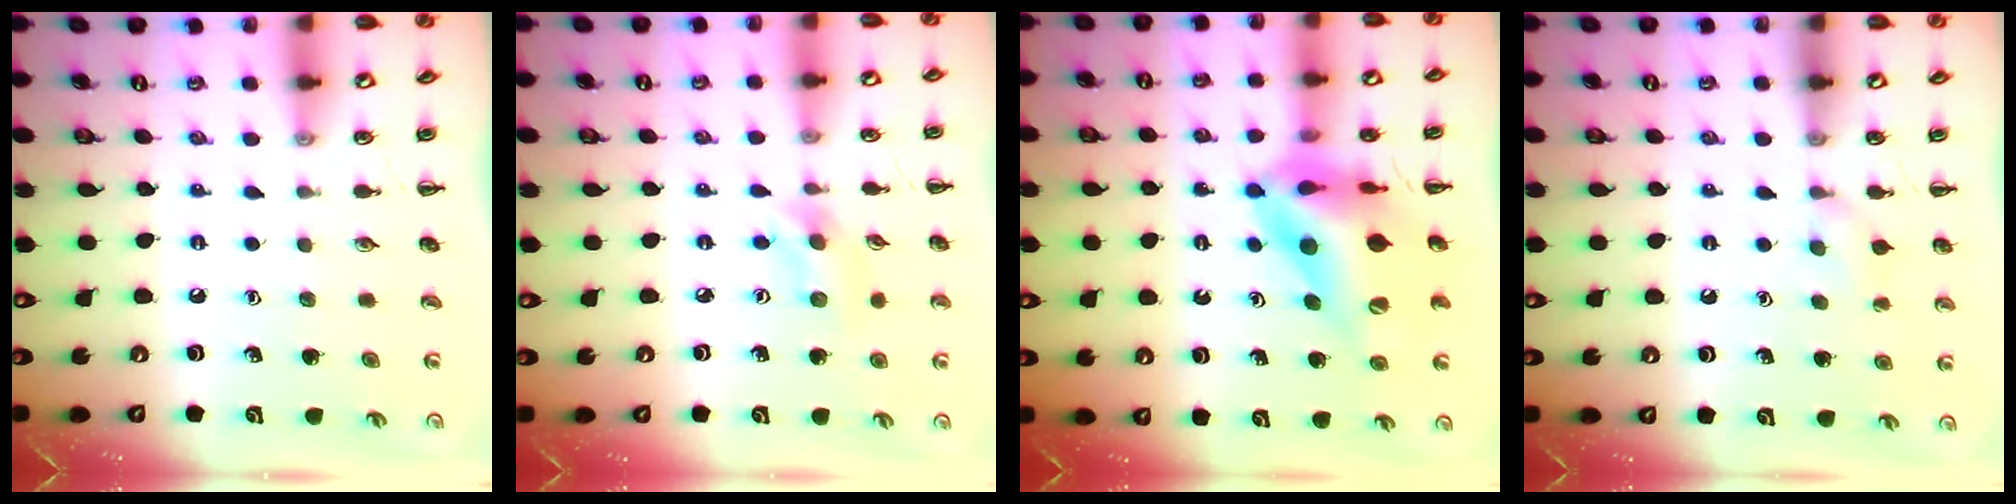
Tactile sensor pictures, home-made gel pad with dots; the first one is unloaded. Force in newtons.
{"total": 2.9, "press": 2.9, "slide": 0.7}
{"total": 15.3, "press": 14.5, "slide": 4.9}
{"total": 5.6, "press": 5.3, "slide": 1.6}